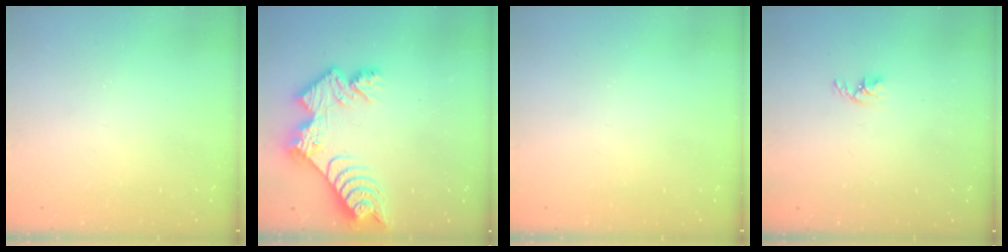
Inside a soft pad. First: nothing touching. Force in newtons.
{"total": 13.8, "press": 13.8, "slide": 1.1}
{"total": 0.0}
{"total": 3.3, "press": 3.3, "slide": 0.5}